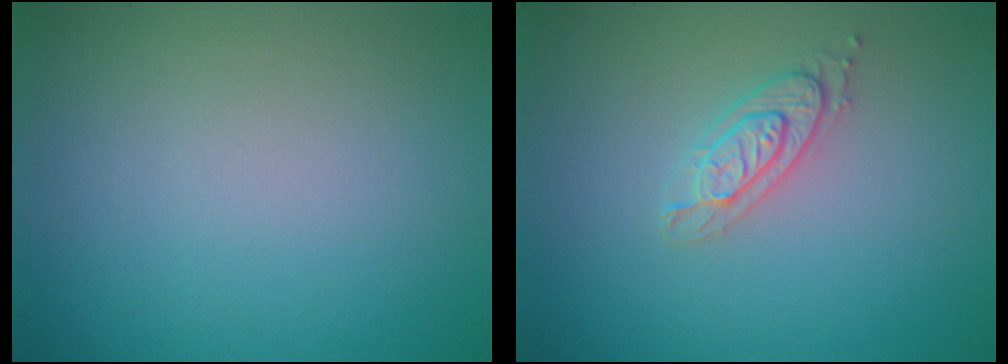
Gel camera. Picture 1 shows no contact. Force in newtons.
{"total": 2.1, "press": 2.1, "slide": 0.4}